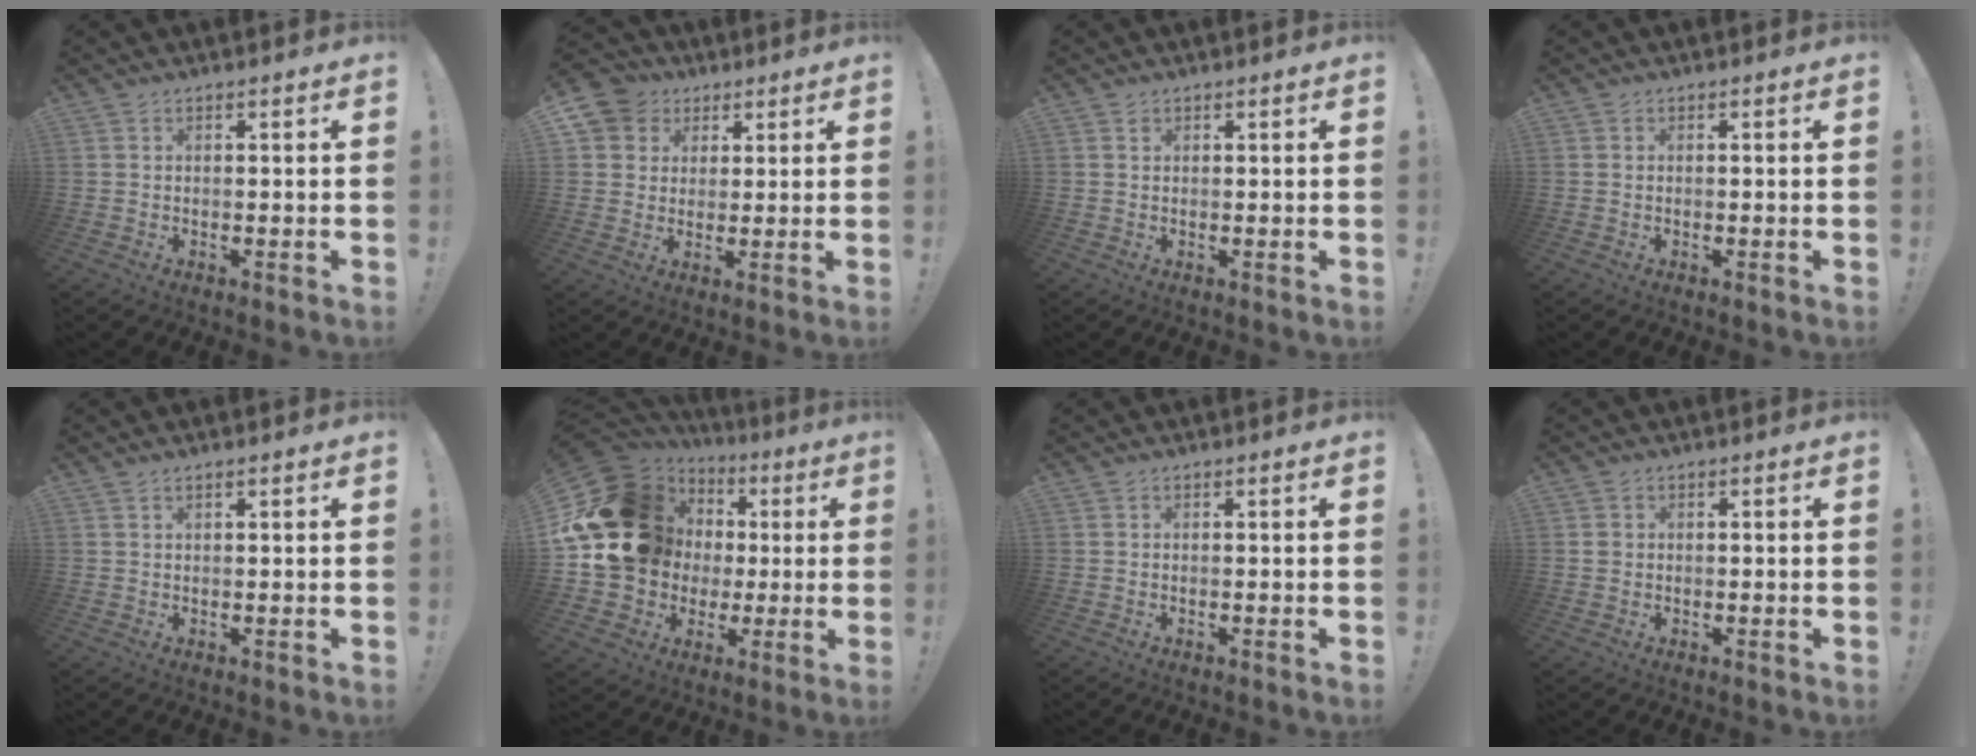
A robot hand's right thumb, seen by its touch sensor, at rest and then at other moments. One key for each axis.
{"total": 7.9, "fx": 2.8, "fy": 7.2, "fz": 1.8, "tx": -0.026, "ty": -0.011, "tz": 0.058}
{"total": 0.6, "fx": 0.4, "fy": 0.4, "fz": 0.1, "tx": 0.007, "ty": -0.004, "tz": 0.007}
{"total": 0.0}
{"total": 0.7, "fx": 0.5, "fy": 0.1, "fz": 0.4, "tx": -0.007, "ty": 0.000, "tz": 0.009}
{"total": 23.1, "fx": 4.2, "fy": 19.5, "fz": 11.7, "tx": -0.190, "ty": -0.024, "tz": 0.128}
{"total": 0.0}
{"total": 1.4, "fx": 0.1, "fy": 1.3, "fz": 0.5, "tx": -0.009, "ty": 0.005, "tz": 0.001}